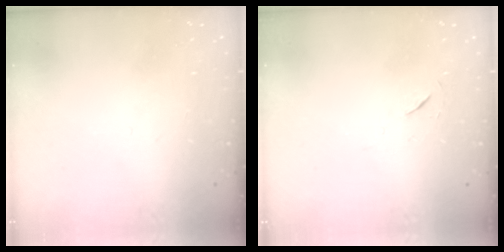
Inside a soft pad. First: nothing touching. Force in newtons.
{"total": 5.7, "press": 5.2, "slide": 2.4}